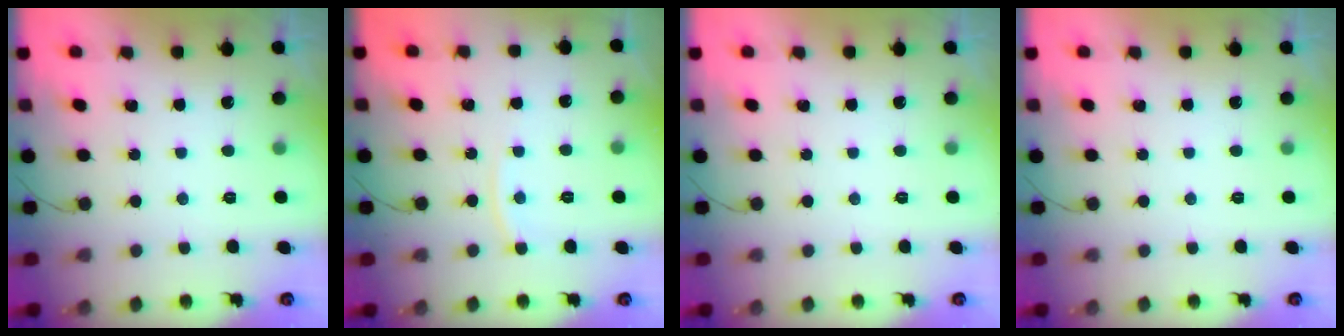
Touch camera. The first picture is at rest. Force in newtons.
{"total": 5.1, "press": 5.1, "slide": 0.6}
{"total": 0.0}
{"total": 0.0}